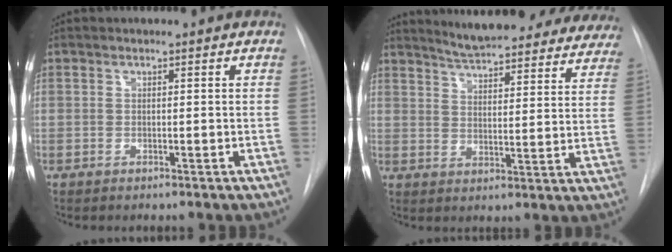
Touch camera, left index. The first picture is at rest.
{"total": 24.9, "force": [22.6, 4.6, 9.6], "torque": [-0.132, -0.053, 0.270]}